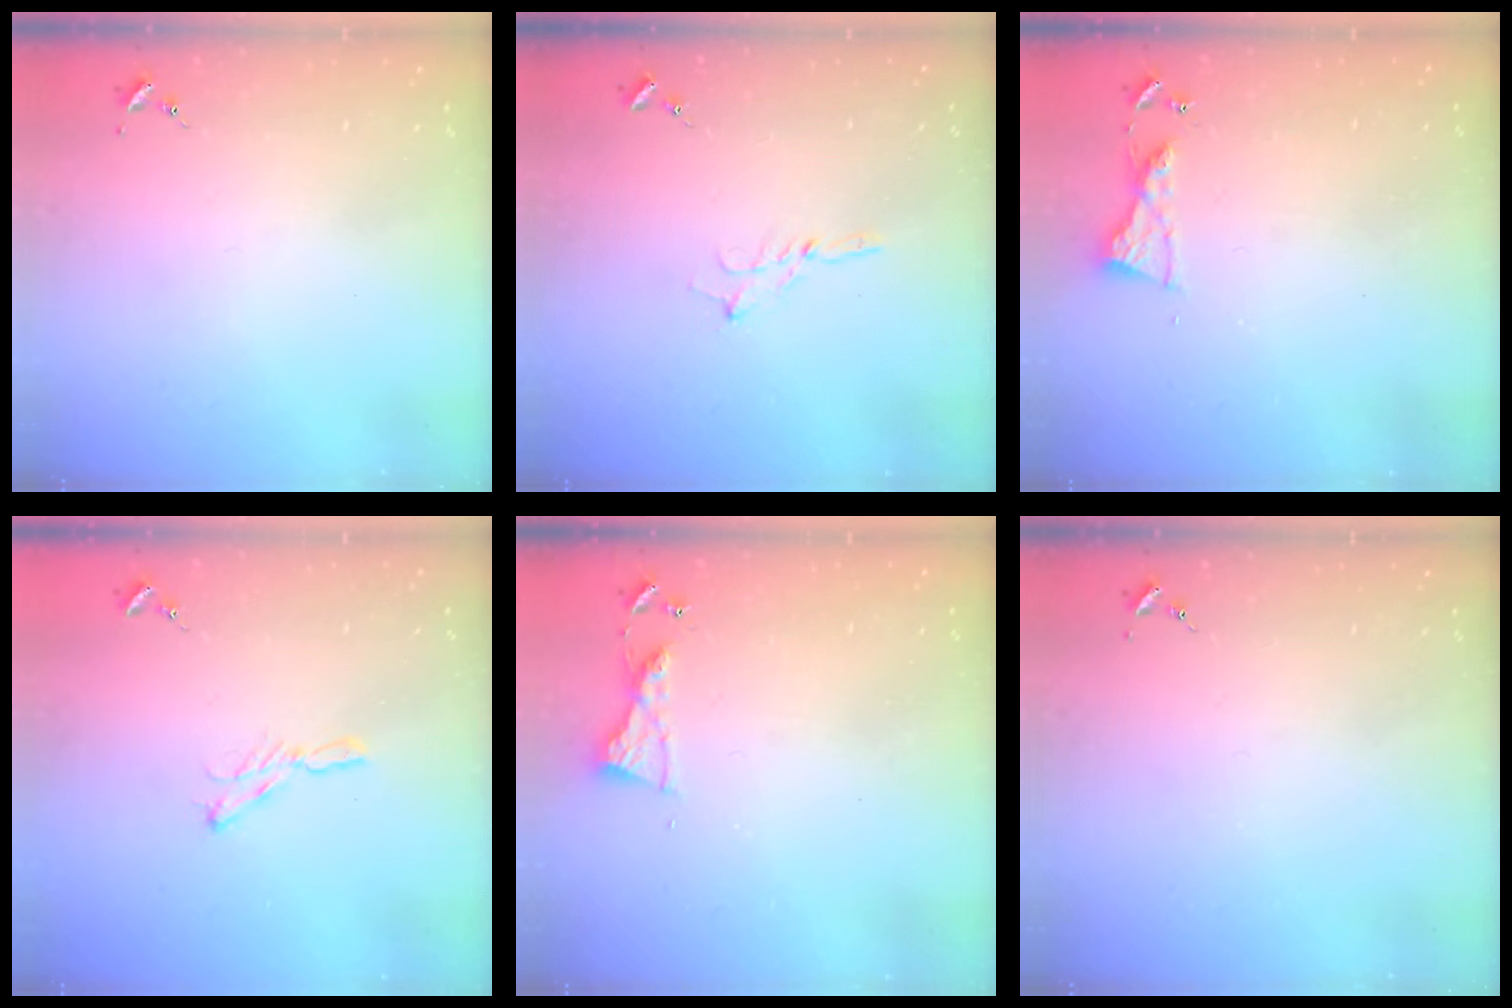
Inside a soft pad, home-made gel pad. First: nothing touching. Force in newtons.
{"total": 2.7, "press": 2.7, "slide": 0.2}
{"total": 6.0, "press": 6.0, "slide": 0.5}
{"total": 5.7, "press": 5.7, "slide": 0.3}
{"total": 6.0, "press": 6.0, "slide": 0.5}
{"total": 0.0}